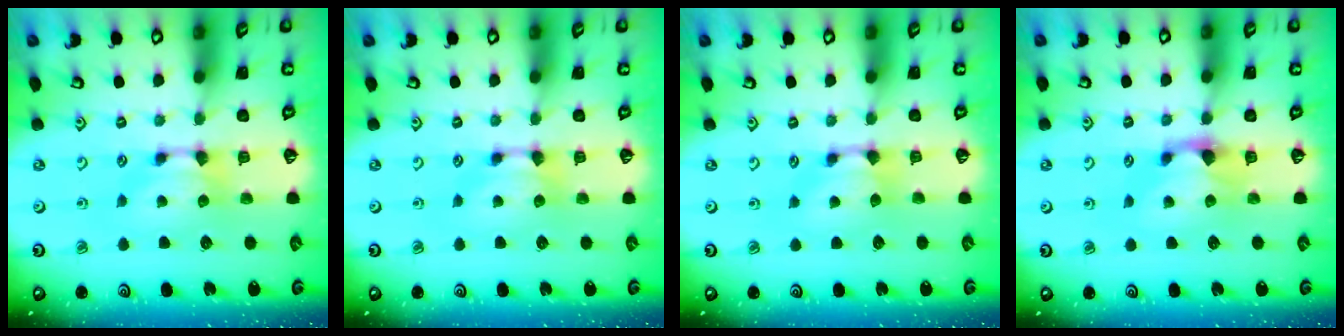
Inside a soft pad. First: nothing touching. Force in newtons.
{"total": 0.0}
{"total": 0.6, "press": 0.3, "slide": 0.5}
{"total": 0.7, "press": 0.4, "slide": 0.6}